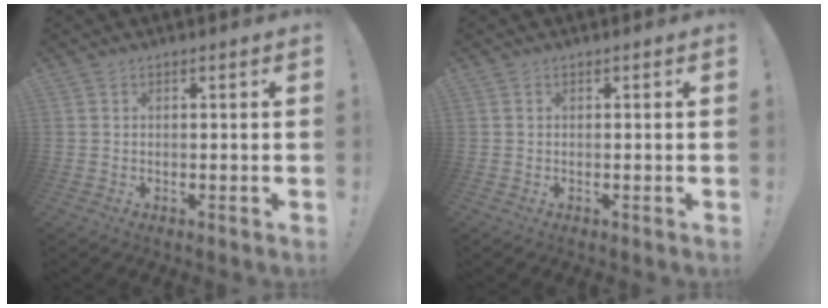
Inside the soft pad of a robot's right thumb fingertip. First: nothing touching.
{"total": 0.0}